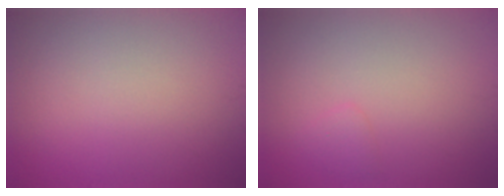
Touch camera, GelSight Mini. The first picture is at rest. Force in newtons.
{"total": 0.8, "press": 0.8, "slide": 0.1}